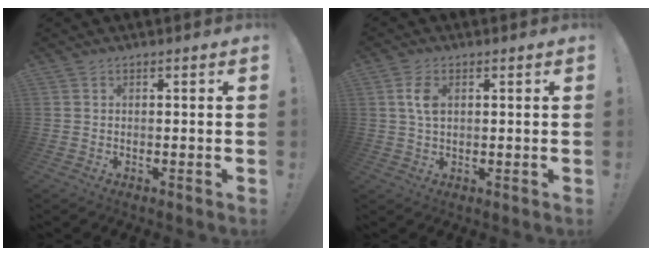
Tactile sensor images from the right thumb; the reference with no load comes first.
{"total": 5.0, "force": [1.3, 2.9, 3.9], "torque": [-0.072, -0.001, 0.020]}